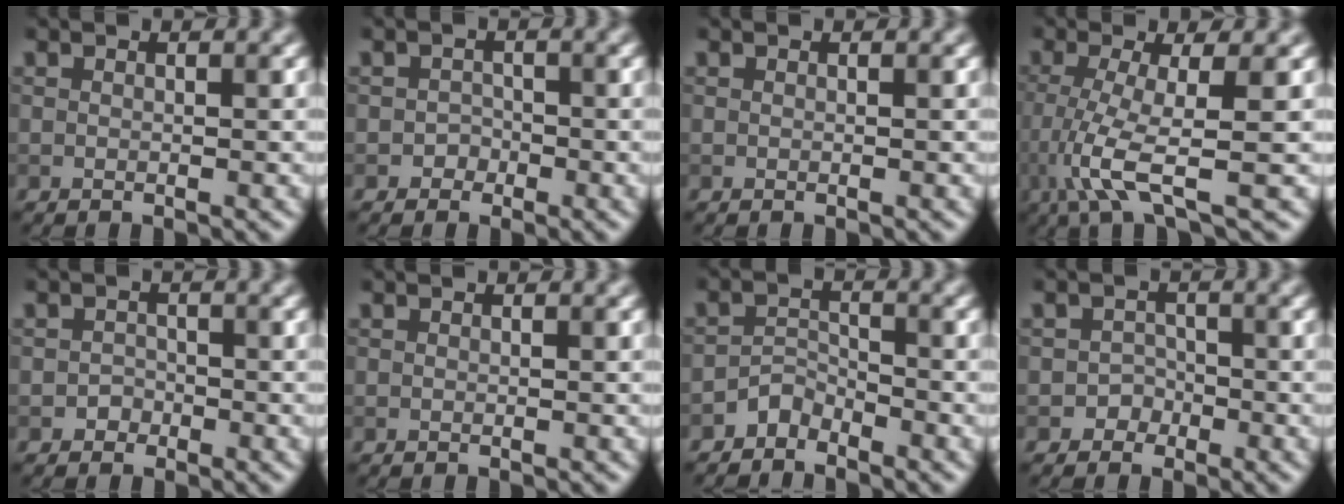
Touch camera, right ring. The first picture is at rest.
{"total": 1.1, "force": [-0.6, 1.0, 0.1], "torque": [0.009, 0.002, -0.010]}
{"total": 0.0}
{"total": 5.4, "force": [-1.6, 1.0, 5.1], "torque": [-0.103, -0.012, -0.036]}
{"total": 1.1, "force": [-0.6, 0.9, 0.1], "torque": [0.007, 0.001, -0.010]}
{"total": 0.0}
{"total": 2.0, "force": [-1.7, 0.8, 0.3], "torque": [-0.002, 0.012, -0.035]}
{"total": 1.5, "force": [-0.8, 1.2, 0.0], "torque": [0.013, 0.006, -0.015]}